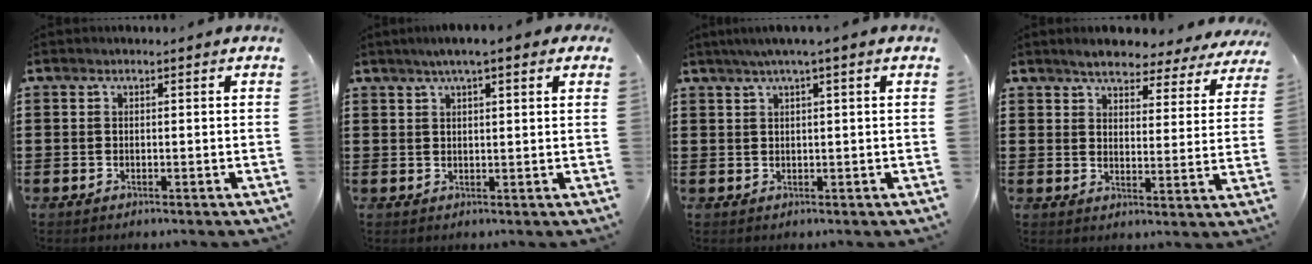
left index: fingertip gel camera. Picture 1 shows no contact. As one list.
[{"total": 3.7, "force": [2.3, 0.4, 2.9], "torque": [-0.062, 0.007, 0.040]}, {"total": 2.1, "force": [1.0, -0.4, 1.8], "torque": [-0.034, -0.002, 0.016]}, {"total": 5.1, "force": [4.9, 0.8, 1.3], "torque": [-0.039, -0.025, 0.084]}]